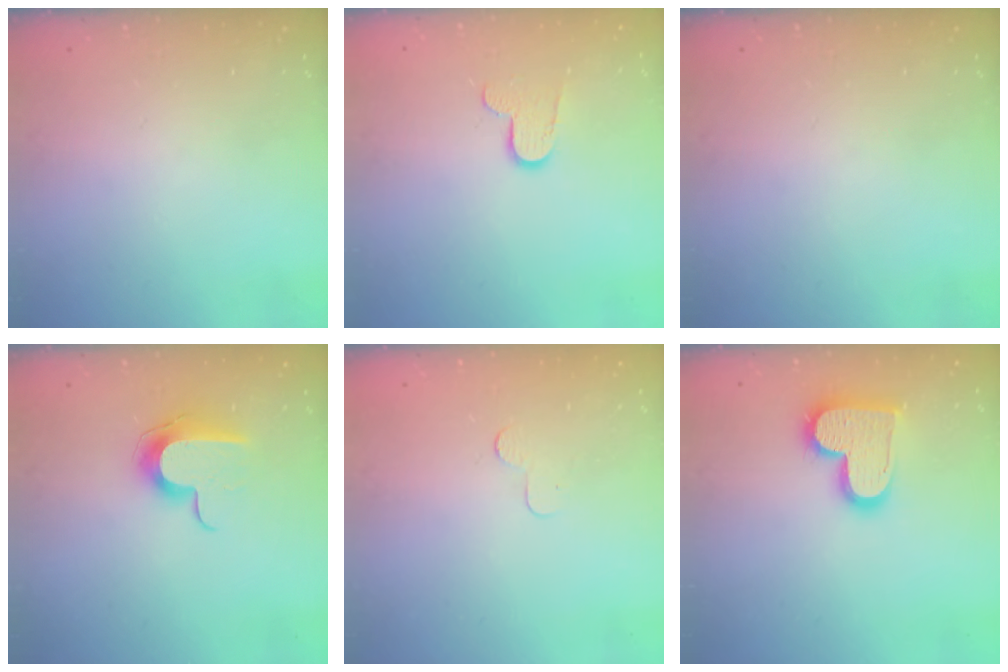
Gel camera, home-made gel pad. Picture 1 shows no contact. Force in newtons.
{"total": 7.2, "press": 7.2, "slide": 0.4}
{"total": 0.0}
{"total": 9.9, "press": 9.9, "slide": 0.2}
{"total": 2.3, "press": 2.3, "slide": 0.2}
{"total": 16.0, "press": 16.0, "slide": 1.0}